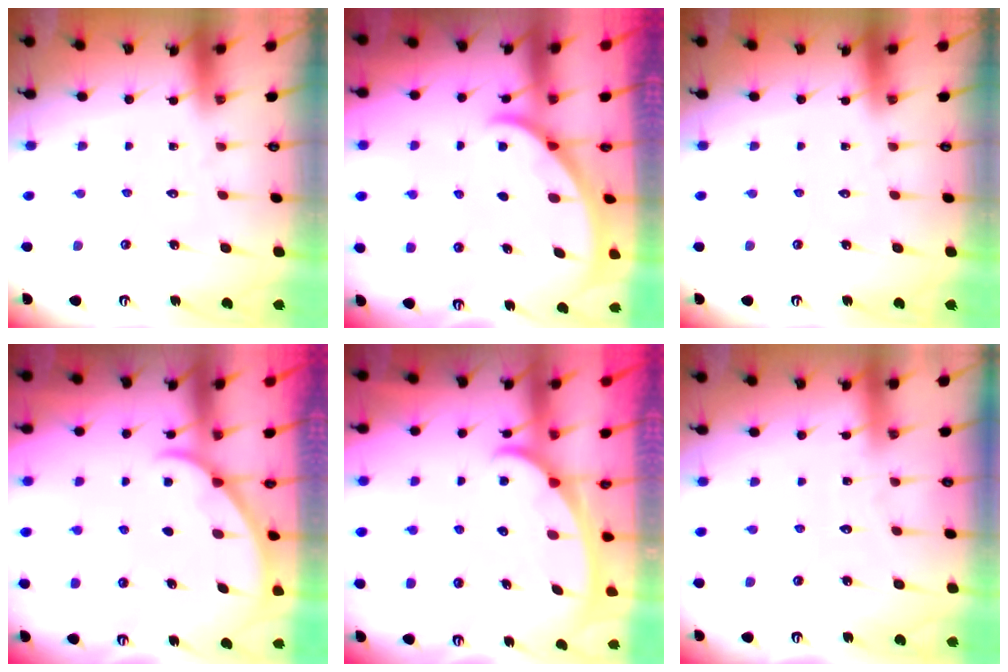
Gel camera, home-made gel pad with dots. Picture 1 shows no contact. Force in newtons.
{"total": 2.1, "press": 2.1, "slide": 0.1}
{"total": 0.0}
{"total": 2.0, "press": 2.0, "slide": 0.3}
{"total": 2.5, "press": 2.5, "slide": 0.3}
{"total": 3.5, "press": 3.5, "slide": 0.4}